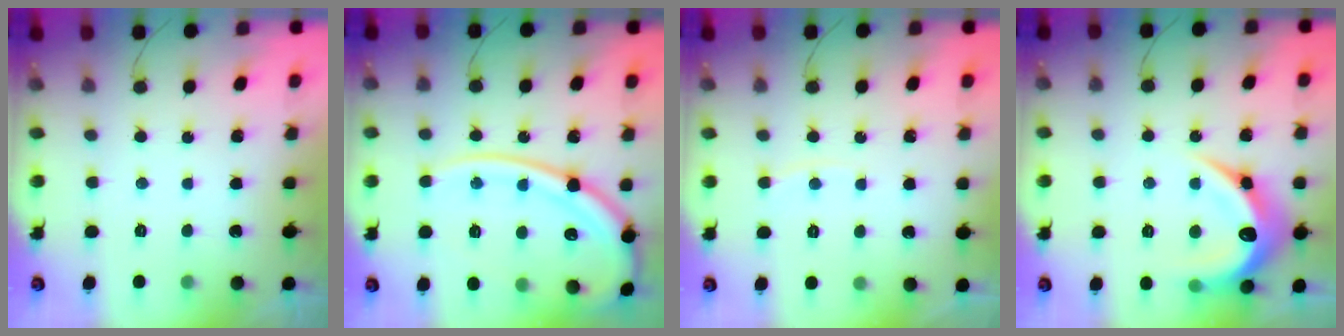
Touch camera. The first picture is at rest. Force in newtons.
{"total": 18.2, "press": 18.1, "slide": 2.1}
{"total": 3.4, "press": 3.4, "slide": 0.5}
{"total": 18.1, "press": 18.1, "slide": 0.3}